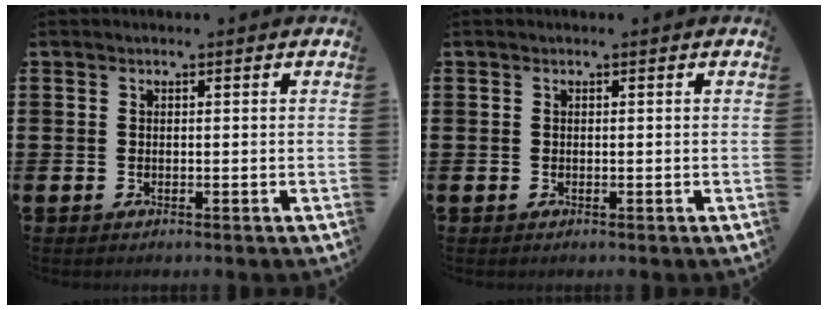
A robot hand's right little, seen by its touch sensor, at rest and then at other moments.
{"total": 0.0}